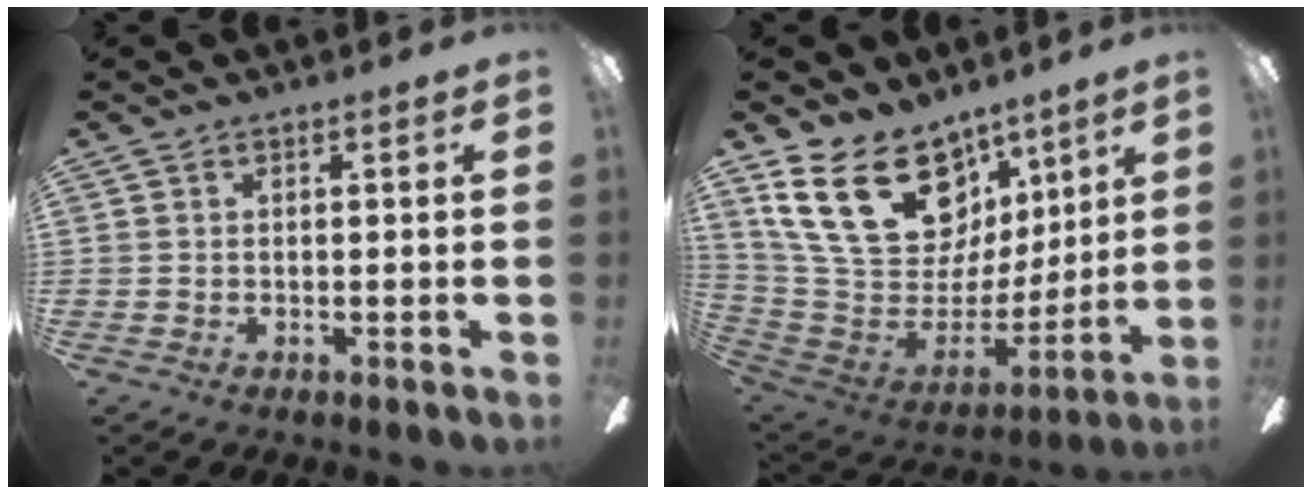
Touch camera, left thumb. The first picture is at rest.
{"total": 26.8, "force": [13.3, 17.4, 15.5], "torque": [-0.302, -0.068, 0.257]}